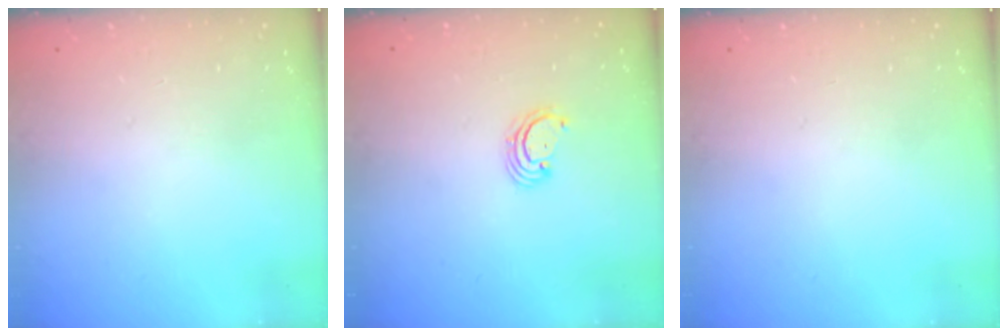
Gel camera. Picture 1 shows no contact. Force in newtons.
{"total": 2.3, "press": 2.3, "slide": 0.1}
{"total": 0.0}